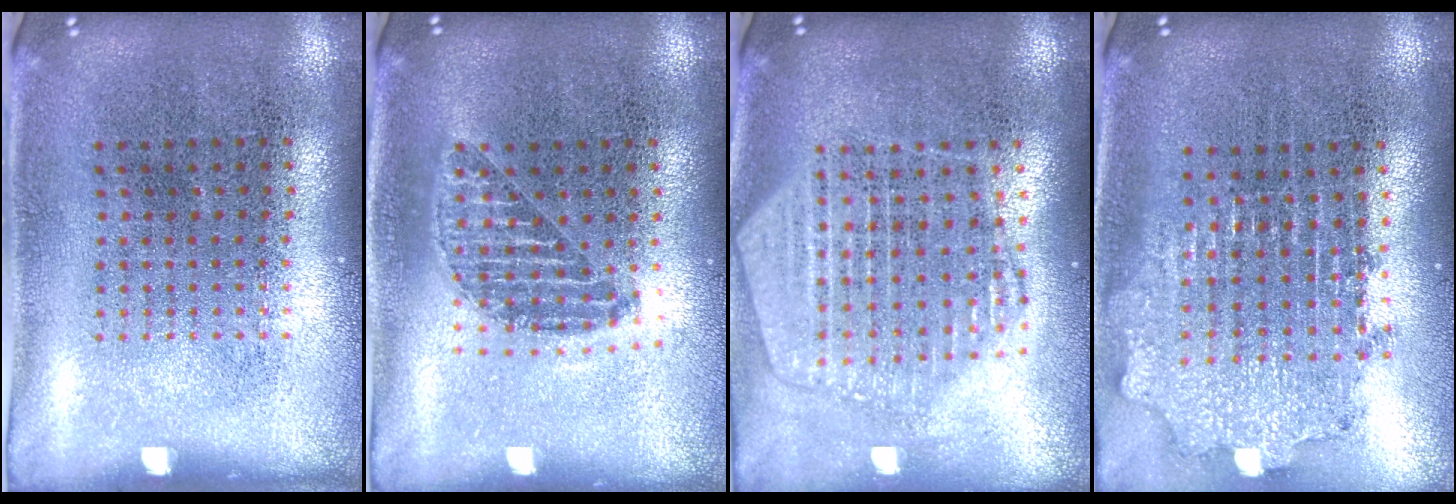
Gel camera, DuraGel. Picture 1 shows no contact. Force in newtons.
{"total": 1.1, "press": 1.0, "slide": 0.5}
{"total": 2.2, "press": 1.9, "slide": 1.0}
{"total": 1.9, "press": 1.5, "slide": 1.2}